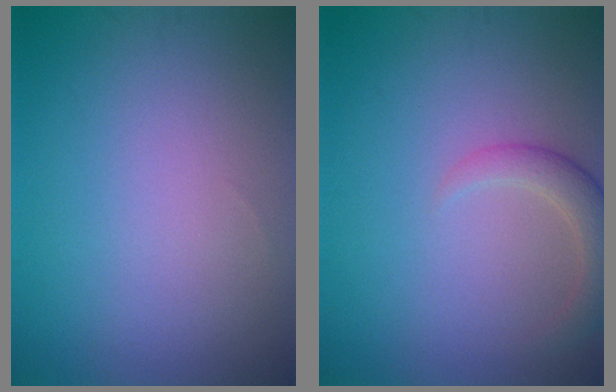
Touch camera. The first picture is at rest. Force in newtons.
{"total": 2.6, "press": 2.5, "slide": 0.4}